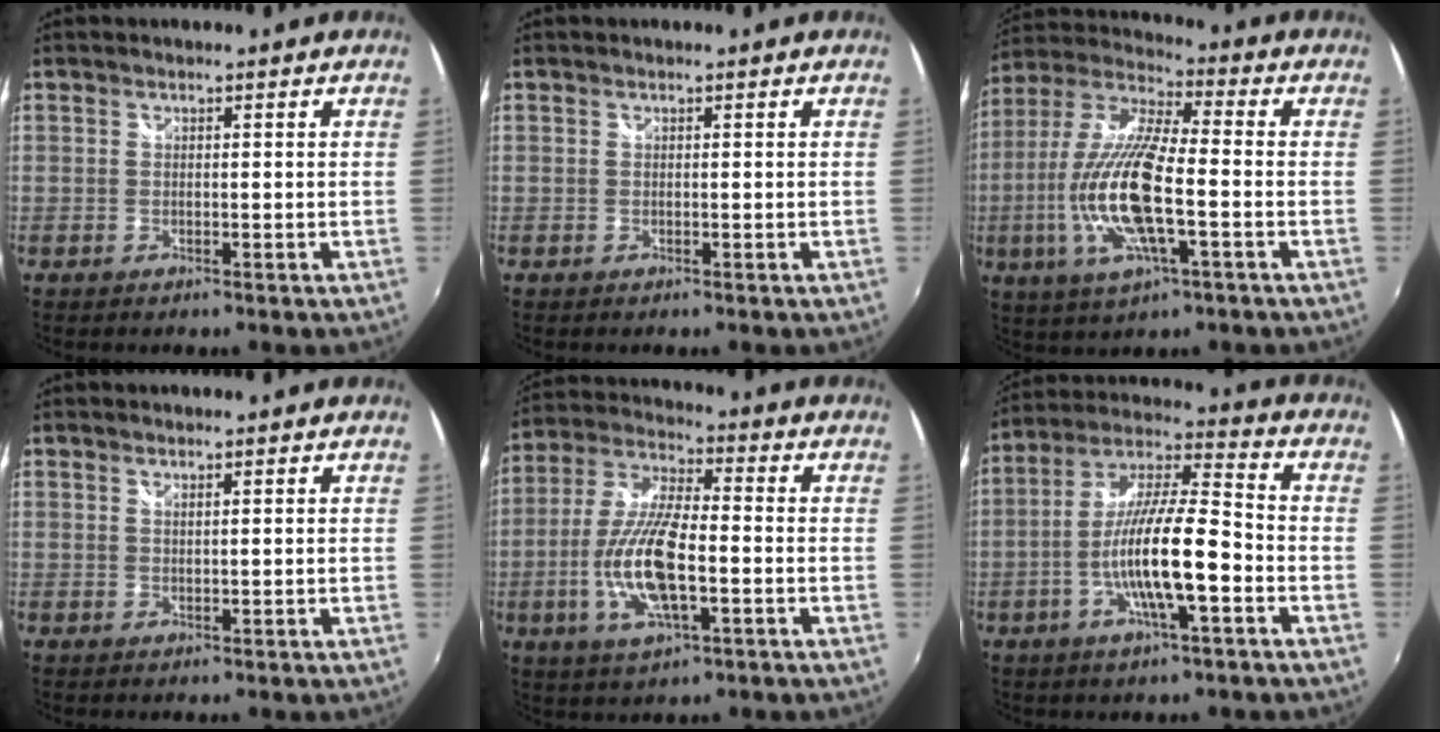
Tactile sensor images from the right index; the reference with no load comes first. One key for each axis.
{"total": 0.0}
{"total": 18.2, "fx": -4.2, "fy": 4.8, "fz": 17.1, "tx": -0.344, "ty": -0.015, "tz": -0.081}
{"total": 0.7, "fx": 0.5, "fy": 0.0, "fz": 0.4, "tx": -0.006, "ty": 0.000, "tz": 0.010}
{"total": 14.4, "fx": -3.6, "fy": 4.7, "fz": 13.1, "tx": -0.270, "ty": -0.007, "tz": -0.069}
{"total": 14.8, "fx": -4.8, "fy": 2.6, "fz": 13.7, "tx": -0.267, "ty": -0.003, "tz": -0.091}